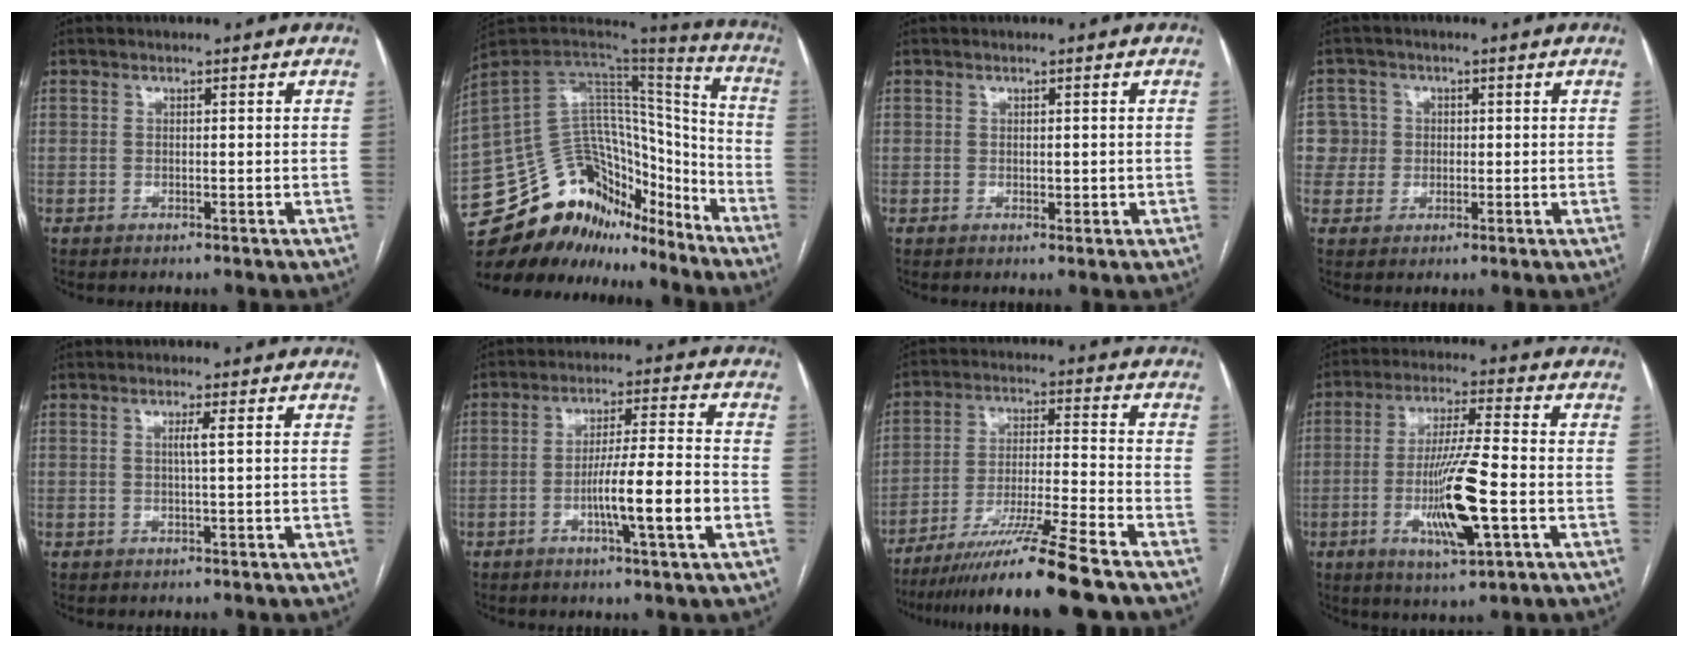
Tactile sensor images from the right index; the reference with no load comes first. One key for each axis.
{"total": 23.8, "fx": -18.8, "fy": 11.7, "fz": 8.8, "tx": -0.186, "ty": 0.054, "tz": -0.297}
{"total": 1.4, "fx": 0.0, "fy": 0.9, "fz": 1.1, "tx": -0.016, "ty": -0.001, "tz": 0.003}
{"total": 5.2, "fx": 0.6, "fy": 5.1, "fz": -0.1, "tx": 0.014, "ty": 0.018, "tz": 0.013}
{"total": 1.4, "fx": 0.3, "fy": -0.4, "fz": 1.3, "tx": -0.026, "ty": 0.000, "tz": 0.005}
{"total": 10.0, "fx": -3.0, "fy": -0.1, "fz": 9.6, "tx": -0.160, "ty": 0.001, "tz": -0.052}
{"total": 14.6, "fx": -11.7, "fy": -2.0, "fz": 8.6, "tx": -0.143, "ty": -0.027, "tz": -0.195}
{"total": 12.6, "fx": -3.3, "fy": 1.0, "fz": 12.1, "tx": -0.231, "ty": -0.013, "tz": -0.059}